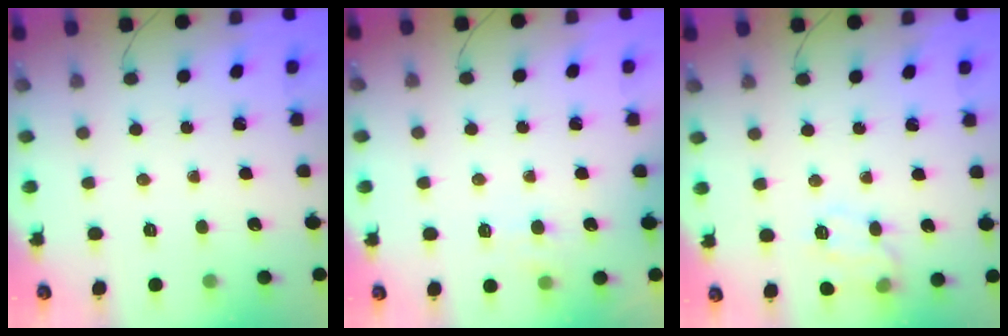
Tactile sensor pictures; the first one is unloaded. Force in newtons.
{"total": 6.1, "press": 5.9, "slide": 1.5}
{"total": 10.9, "press": 10.9, "slide": 0.1}